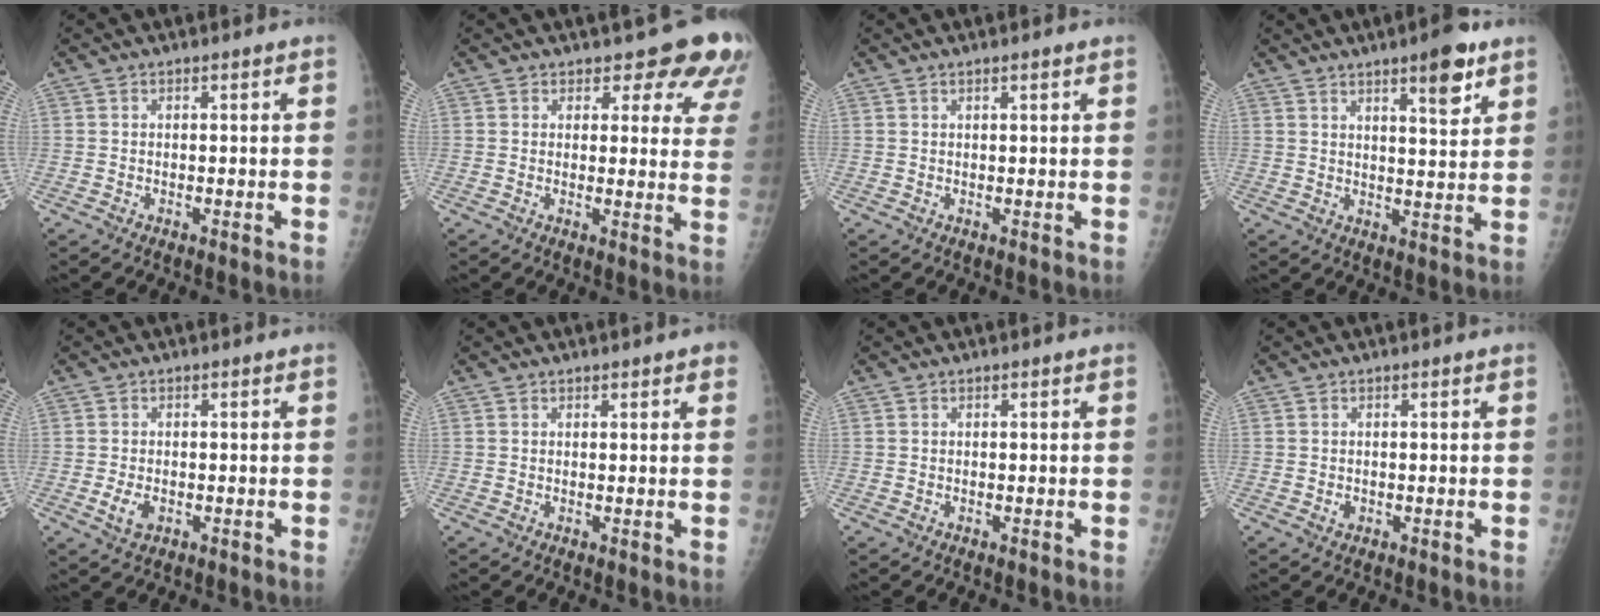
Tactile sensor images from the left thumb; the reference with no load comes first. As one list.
[{"total": 10.7, "force": [9.1, 4.4, 3.3], "torque": [0.014, -0.056, 0.080]}, {"total": 0.8, "force": [0.7, 0.1, 0.5], "torque": [-0.007, -0.003, 0.011]}, {"total": 7.9, "force": [5.0, 1.9, 5.8], "torque": [-0.074, -0.029, 0.072]}, {"total": 3.0, "force": [-0.7, 2.0, 2.2], "torque": [-0.043, -0.003, -0.010]}, {"total": 2.3, "force": [1.6, 0.9, 1.4], "torque": [-0.001, -0.002, 0.015]}, {"total": 0.0}, {"total": 0.9, "force": [0.0, 0.8, 0.4], "torque": [-0.004, 0.000, 0.002]}]